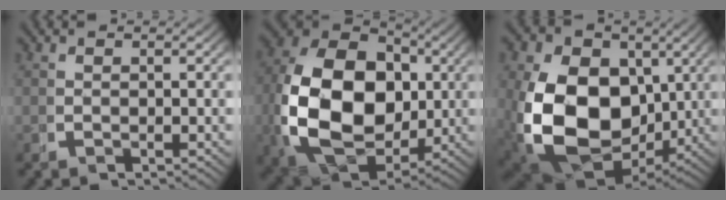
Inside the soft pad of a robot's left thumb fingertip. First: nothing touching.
{"total": 19.1, "force": [-0.9, 13.2, 13.7], "torque": [-0.293, -0.070, 0.017]}
{"total": 18.7, "force": [-2.2, 13.5, 12.7], "torque": [-0.274, -0.095, 0.006]}